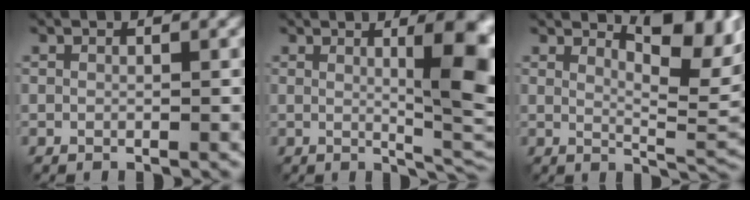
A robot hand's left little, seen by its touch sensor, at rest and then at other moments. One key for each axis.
{"total": 10.2, "fx": 1.6, "fy": 2.6, "fz": 9.7, "tx": -0.106, "ty": 0.004, "tz": 0.026}
{"total": 6.8, "fx": 3.4, "fy": 1.9, "fz": 5.6, "tx": -0.073, "ty": -0.003, "tz": 0.057}